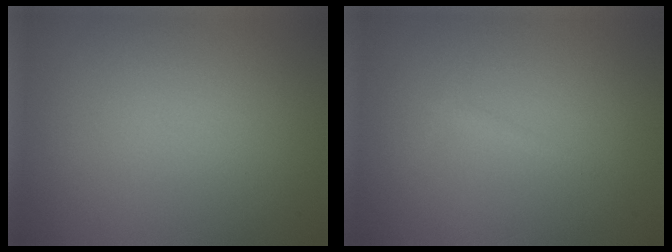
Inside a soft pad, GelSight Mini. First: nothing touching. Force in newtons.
{"total": 0.6, "press": 0.6, "slide": 0.0}